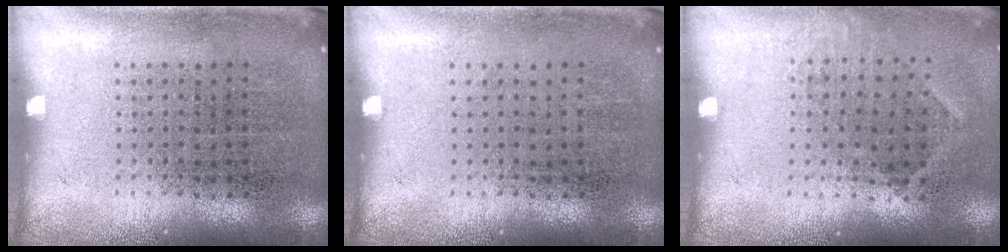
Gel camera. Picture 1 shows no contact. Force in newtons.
{"total": 0.0}
{"total": 0.9, "press": 0.8, "slide": 0.5}